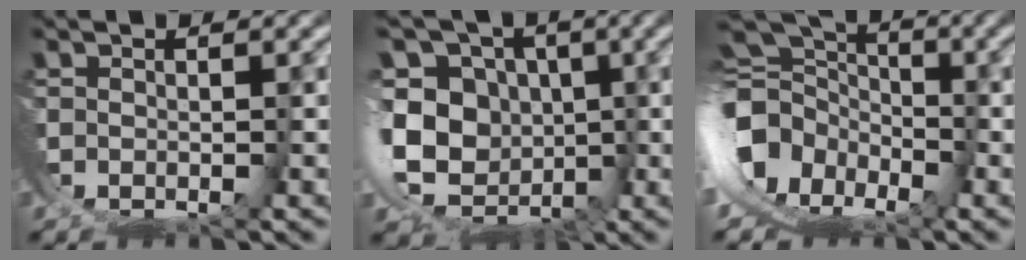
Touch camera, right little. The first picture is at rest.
{"total": 14.4, "force": [-1.7, 11.7, 8.3], "torque": [-0.154, -0.045, -0.024]}
{"total": 14.0, "force": [-1.1, 11.8, 7.5], "torque": [-0.154, -0.022, -0.032]}